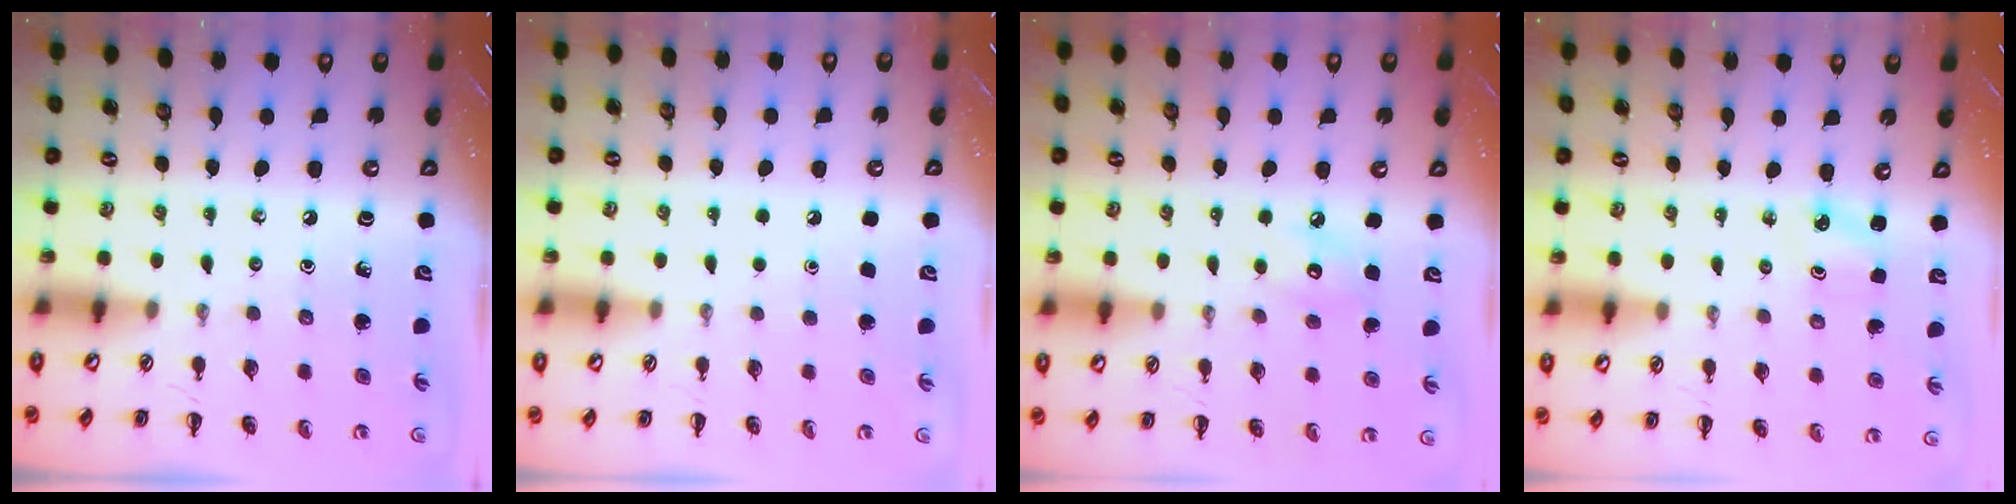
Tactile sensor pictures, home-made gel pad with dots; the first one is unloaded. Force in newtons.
{"total": 1.7, "press": 1.7, "slide": 0.1}
{"total": 5.8, "press": 5.7, "slide": 1.3}
{"total": 1.9, "press": 1.8, "slide": 0.4}